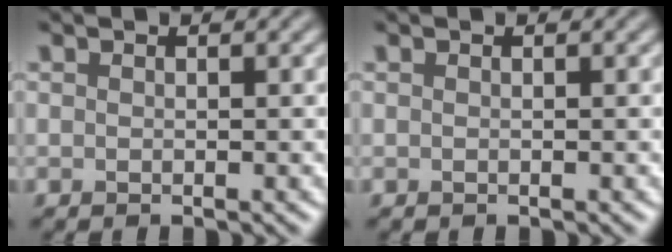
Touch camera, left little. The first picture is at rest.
{"total": 0.0}